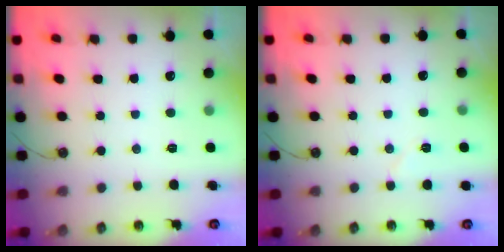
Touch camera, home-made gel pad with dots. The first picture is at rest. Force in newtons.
{"total": 4.7, "press": 3.8, "slide": 2.7}